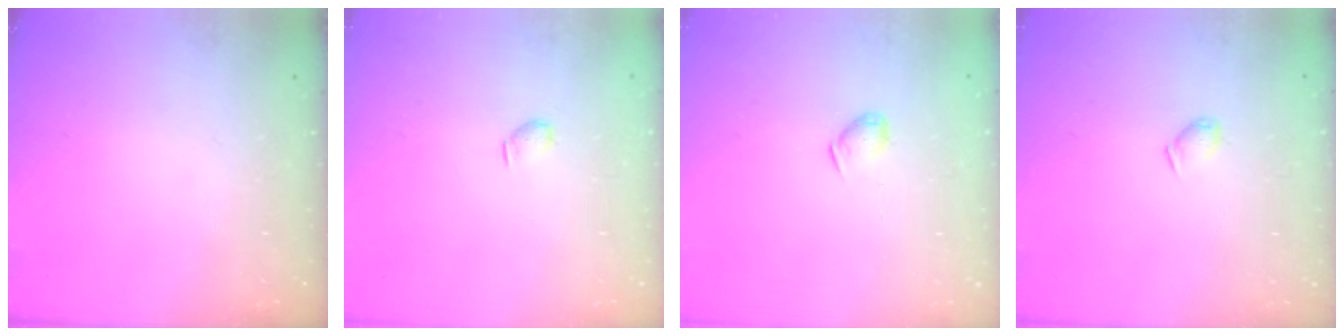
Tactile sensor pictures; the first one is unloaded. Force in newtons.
{"total": 2.9, "press": 2.9, "slide": 0.5}
{"total": 5.6, "press": 5.5, "slide": 0.7}
{"total": 4.4, "press": 4.3, "slide": 0.8}